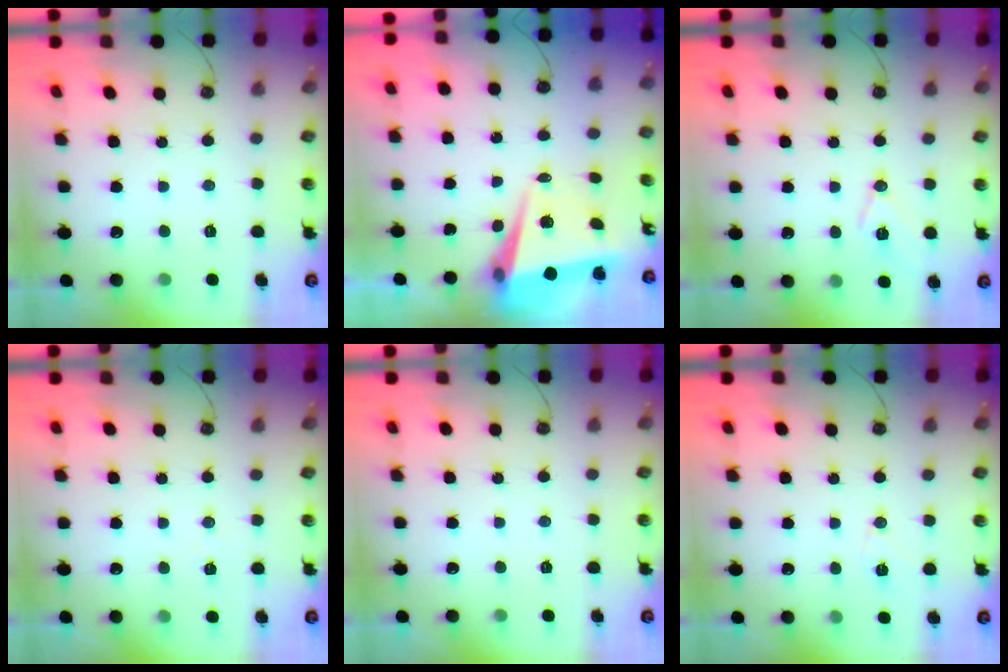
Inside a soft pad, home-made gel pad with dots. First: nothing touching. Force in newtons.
{"total": 6.9, "press": 6.7, "slide": 1.6}
{"total": 8.5, "press": 7.8, "slide": 3.5}
{"total": 5.1, "press": 2.7, "slide": 4.3}
{"total": 0.0}
{"total": 6.1, "press": 4.9, "slide": 3.6}